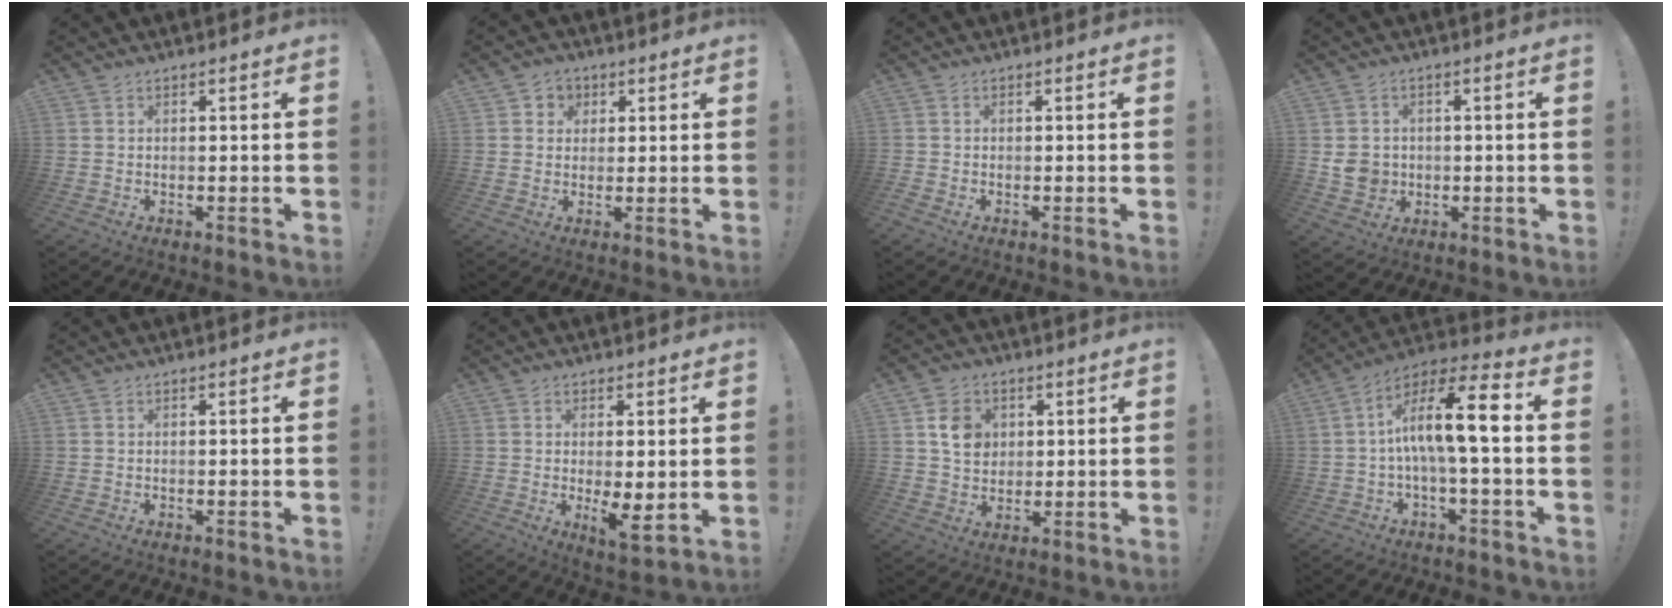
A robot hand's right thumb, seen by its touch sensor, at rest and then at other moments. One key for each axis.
{"total": 4.2, "fx": 0.9, "fy": 4.0, "fz": 0.8, "tx": -0.003, "ty": -0.005, "tz": 0.014}
{"total": 0.7, "fx": -0.4, "fy": 0.5, "fz": 0.2, "tx": -0.006, "ty": 0.003, "tz": -0.006}
{"total": 7.1, "fx": 0.0, "fy": 6.6, "fz": 2.4, "tx": -0.050, "ty": 0.003, "tz": 0.004}
{"total": 0.0}
{"total": 6.9, "fx": -0.2, "fy": 1.8, "fz": 6.7, "tx": -0.092, "ty": -0.022, "tz": -0.003}
{"total": 8.6, "fx": 2.6, "fy": 7.4, "fz": 3.6, "tx": -0.042, "ty": -0.003, "tz": 0.052}
{"total": 15.2, "fx": 0.0, "fy": 3.9, "fz": 14.7, "tx": -0.254, "ty": 0.005, "tz": -0.010}